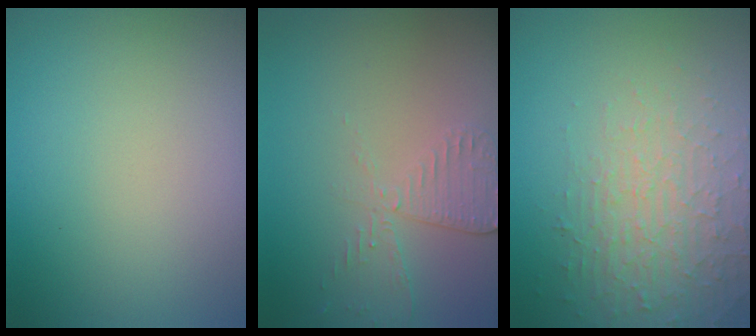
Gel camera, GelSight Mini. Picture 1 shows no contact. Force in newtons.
{"total": 2.5, "press": 2.3, "slide": 1.0}
{"total": 4.2, "press": 3.1, "slide": 2.7}